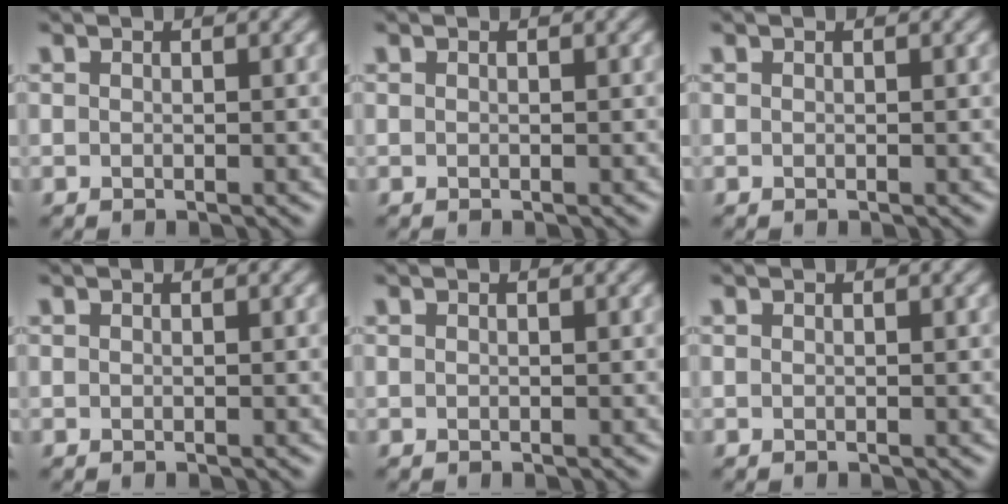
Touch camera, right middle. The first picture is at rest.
{"total": 0.0}
{"total": 0.0}
{"total": 0.0}
{"total": 0.0}
{"total": 0.0}